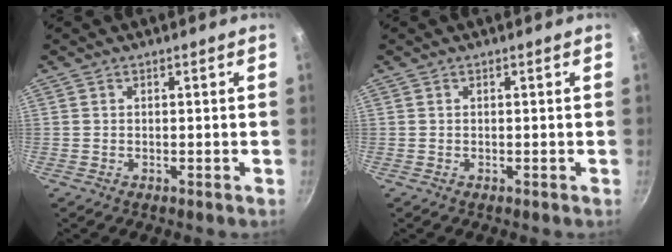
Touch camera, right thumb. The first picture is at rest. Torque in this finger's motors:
{"motor_torque": [-0.01, 0.01, -0.05, 0.44, 0.00]}